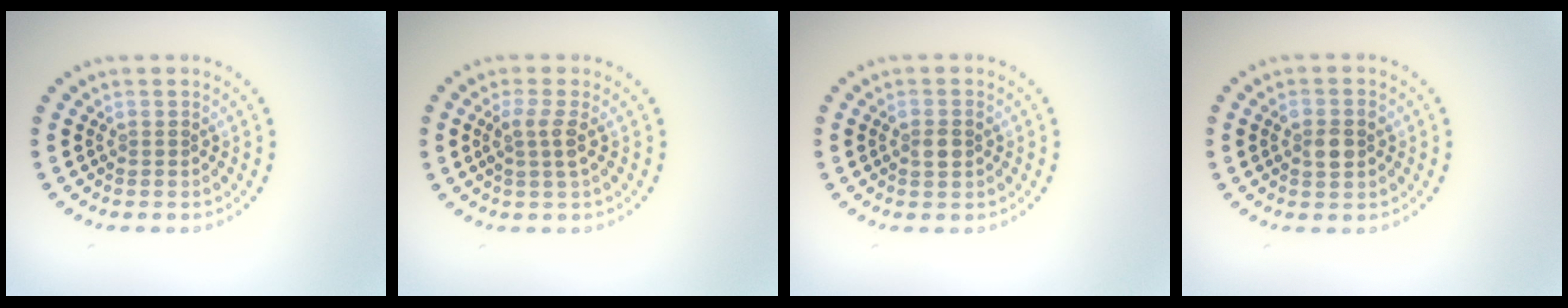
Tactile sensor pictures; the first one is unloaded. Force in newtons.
{"total": 1.9, "press": 1.6, "slide": 1.0}
{"total": 1.5, "press": 1.5, "slide": 0.3}
{"total": 2.5, "press": 2.5, "slide": 0.3}